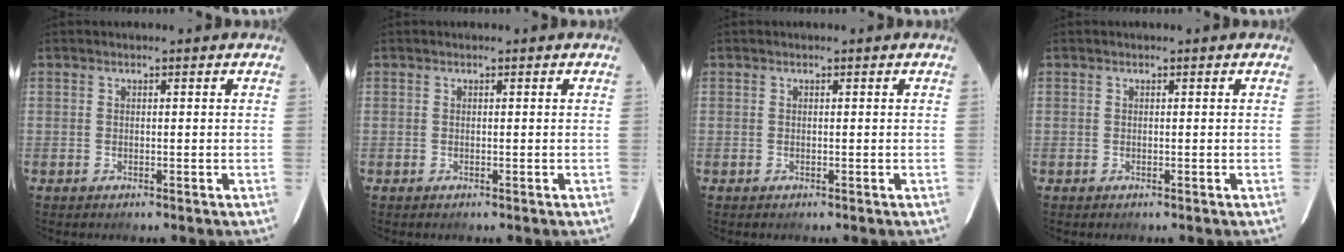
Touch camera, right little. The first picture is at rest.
{"total": 0.0}
{"total": 0.0}
{"total": 0.0}